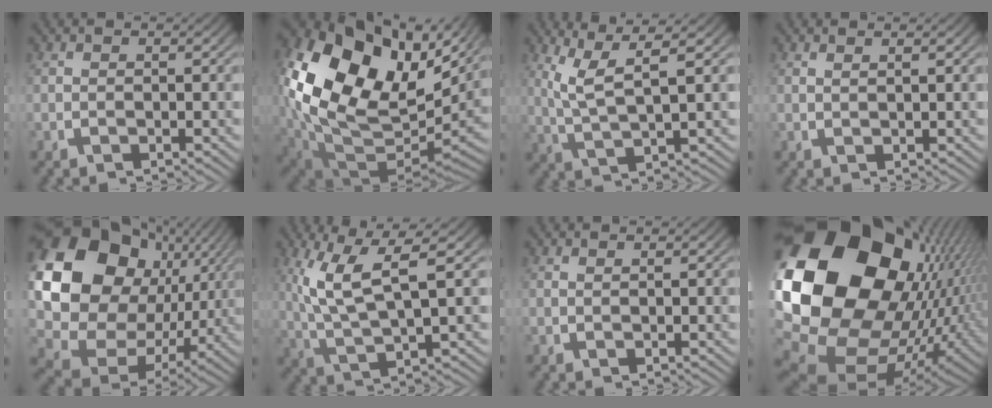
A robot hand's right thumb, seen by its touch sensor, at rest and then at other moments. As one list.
[{"total": 25.5, "force": [2.3, 17.8, 18.1], "torque": [-0.370, -0.050, 0.059]}, {"total": 7.0, "force": [2.4, 3.5, 5.6], "torque": [-0.107, -0.003, 0.043]}, {"total": 1.0, "force": [0.8, -0.1, 0.6], "torque": [-0.010, -0.001, 0.018]}, {"total": 19.8, "force": [1.6, 14.4, 13.5], "torque": [-0.286, -0.040, 0.043]}, {"total": 8.6, "force": [1.2, 4.6, 7.2], "torque": [-0.147, -0.017, 0.029]}, {"total": 0.6, "force": [0.5, -0.1, 0.4], "torque": [-0.006, -0.001, 0.014]}, {"total": 31.2, "force": [0.0, 21.5, 22.6], "torque": [-0.461, -0.071, 0.028]}]